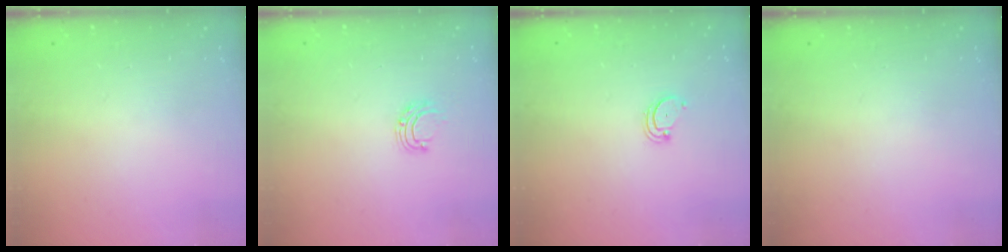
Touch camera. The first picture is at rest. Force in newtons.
{"total": 5.1, "press": 5.1, "slide": 0.4}
{"total": 1.8, "press": 1.8, "slide": 0.2}
{"total": 0.0}